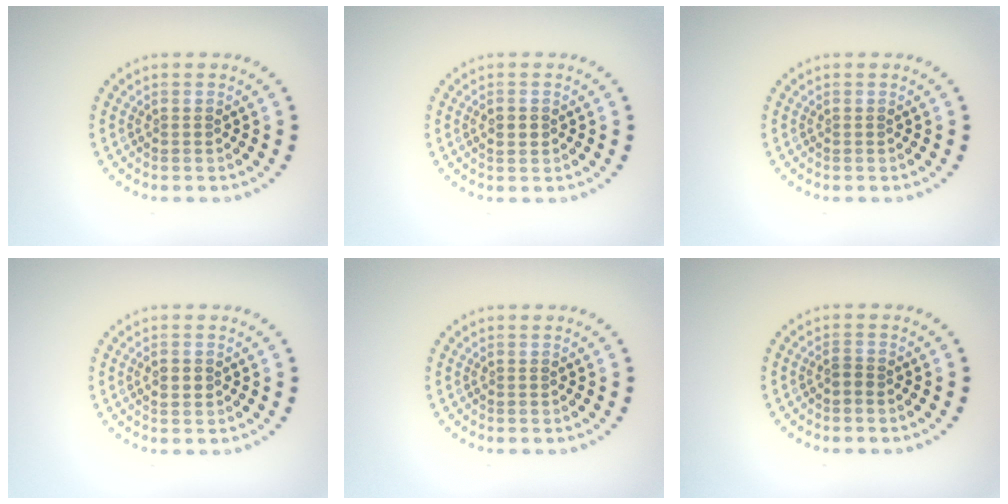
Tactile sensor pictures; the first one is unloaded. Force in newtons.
{"total": 1.2, "press": 1.2, "slide": 0.1}
{"total": 0.0}
{"total": 1.2, "press": 1.2, "slide": 0.1}
{"total": 0.0}
{"total": 0.7, "press": 0.5, "slide": 0.5}